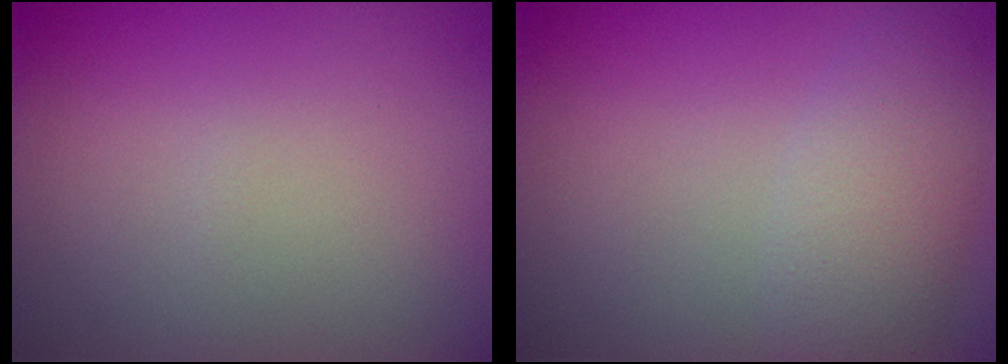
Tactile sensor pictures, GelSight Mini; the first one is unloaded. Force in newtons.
{"total": 3.6, "press": 3.6, "slide": 0.2}